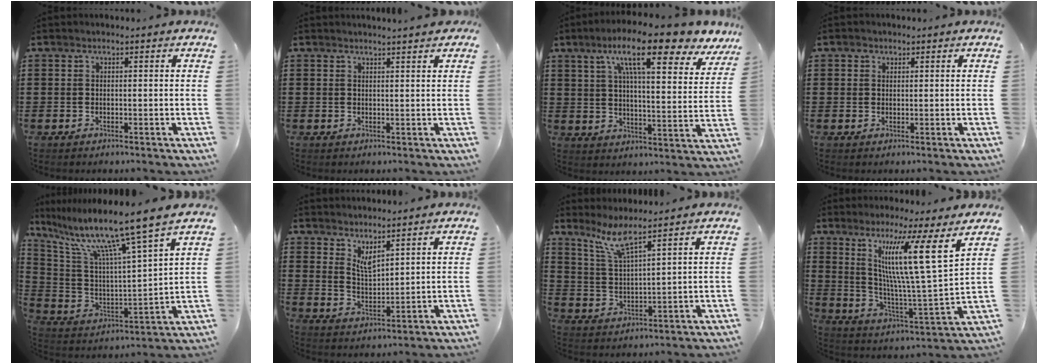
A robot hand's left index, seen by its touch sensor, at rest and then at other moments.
{"total": 1.4, "force": [1.4, 0.0, 0.3], "torque": [-0.009, 0.001, 0.027]}
{"total": 14.1, "force": [9.5, 2.0, 10.2], "torque": [-0.180, -0.036, 0.150]}
{"total": 1.2, "force": [0.7, 0.9, 0.2], "torque": [-0.007, 0.005, 0.014]}
{"total": 12.0, "force": [9.3, -1.1, 7.4], "torque": [-0.179, -0.067, 0.146]}
{"total": 3.6, "force": [3.3, 0.7, 1.4], "torque": [-0.035, -0.007, 0.060]}
{"total": 6.5, "force": [5.1, 0.2, 4.0], "torque": [-0.094, -0.018, 0.090]}
{"total": 13.7, "force": [7.4, 0.3, 11.5], "torque": [-0.214, -0.037, 0.112]}